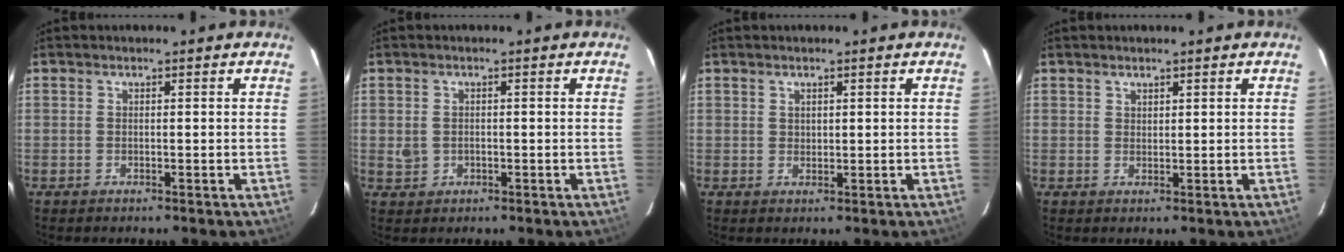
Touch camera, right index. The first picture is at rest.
{"total": 2.4, "force": [-0.2, 2.1, 1.1], "torque": [-0.022, 0.003, 0.000]}
{"total": 1.2, "force": [0.7, 0.9, 0.4], "torque": [-0.002, 0.004, 0.013]}
{"total": 1.1, "force": [0.9, 0.6, 0.2], "torque": [-0.001, 0.003, 0.017]}